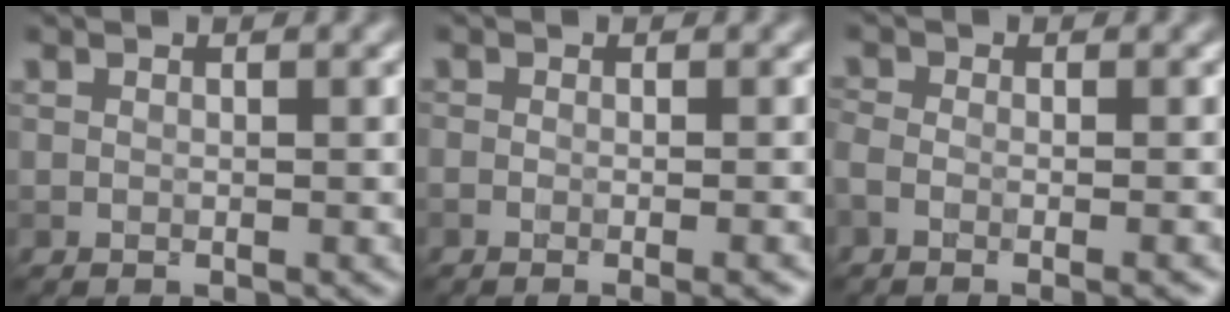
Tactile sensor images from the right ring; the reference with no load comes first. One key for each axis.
{"total": 3.2, "fx": -1.4, "fy": 1.2, "fz": 2.6, "tx": -0.014, "ty": 0.001, "tz": -0.012}
{"total": 3.8, "fx": -1.9, "fy": 1.6, "fz": 3.0, "tx": -0.029, "ty": 0.002, "tz": -0.028}